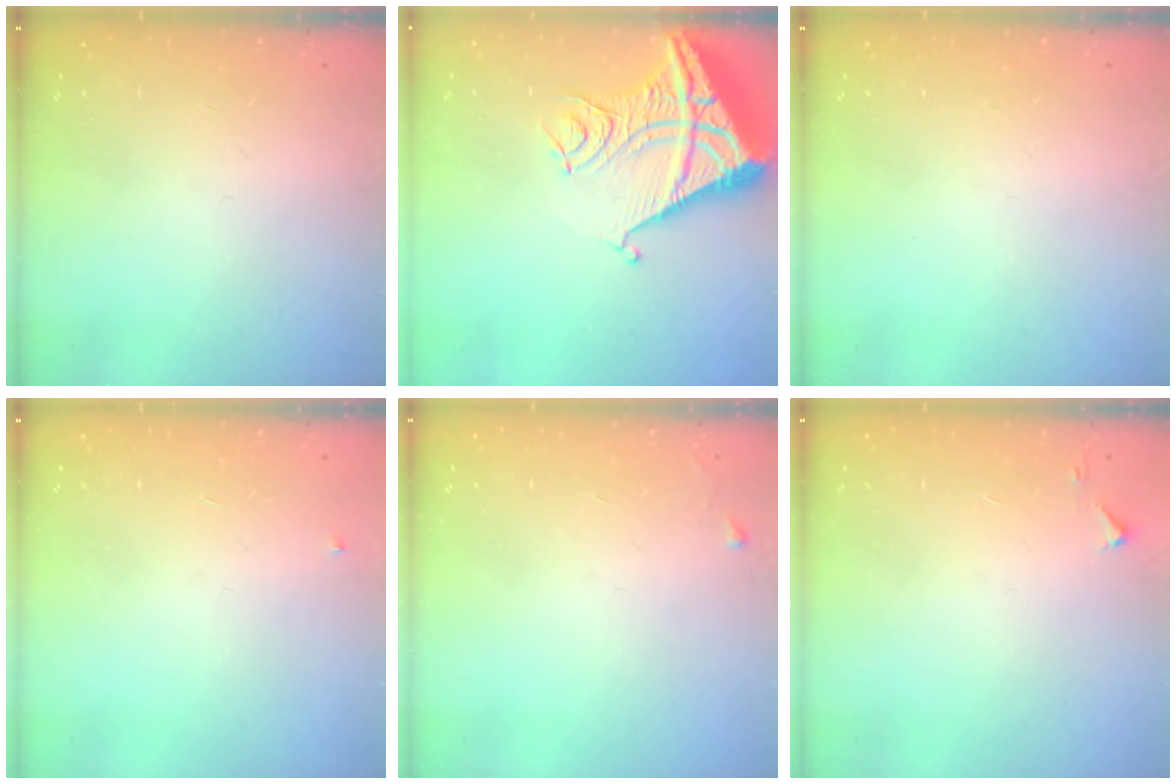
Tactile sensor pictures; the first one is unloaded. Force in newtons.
{"total": 15.2, "press": 15.1, "slide": 1.8}
{"total": 0.0}
{"total": 3.0, "press": 2.9, "slide": 0.4}
{"total": 3.5, "press": 3.4, "slide": 0.5}
{"total": 2.8, "press": 2.8, "slide": 0.4}